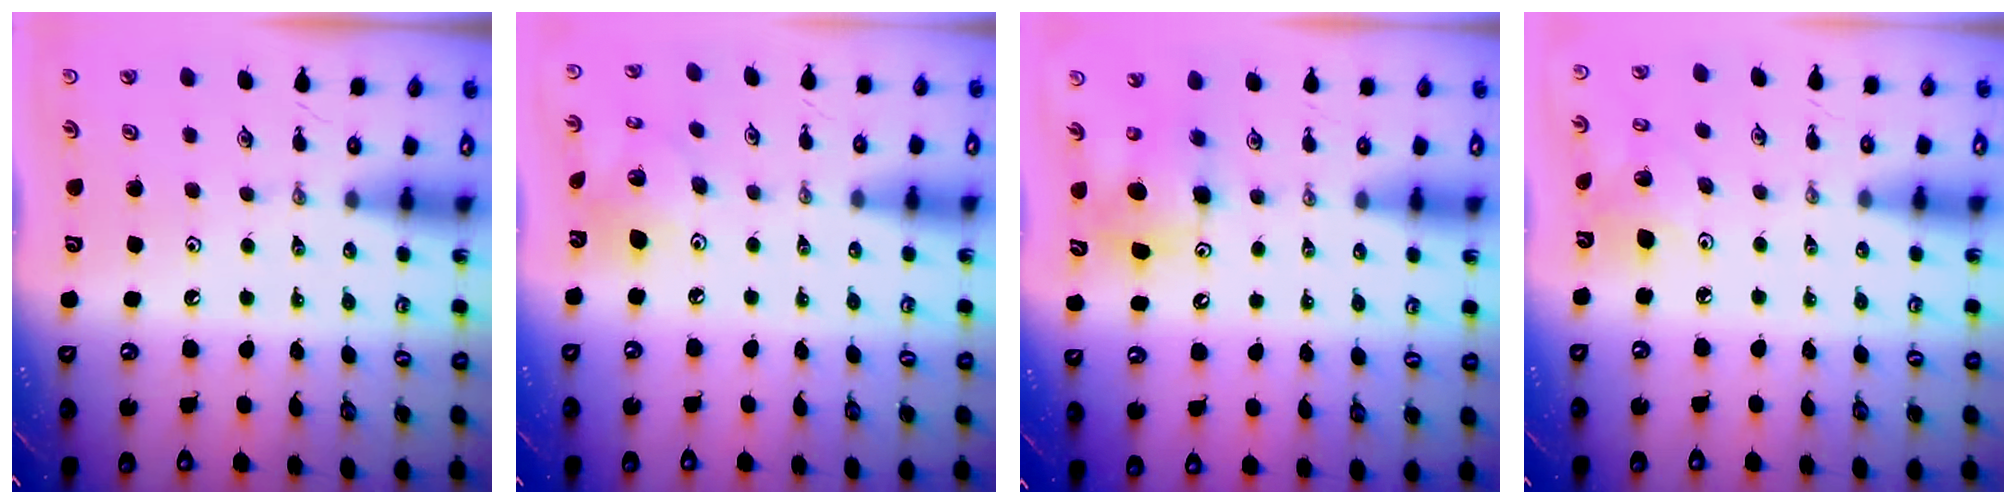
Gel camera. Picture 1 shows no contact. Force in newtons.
{"total": 9.2, "press": 9.2, "slide": 0.5}
{"total": 9.6, "press": 9.6, "slide": 0.4}
{"total": 5.8, "press": 5.6, "slide": 1.6}